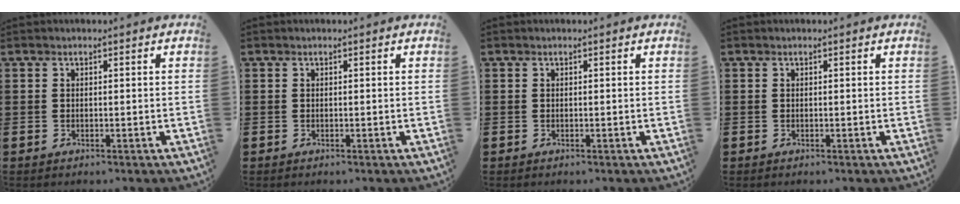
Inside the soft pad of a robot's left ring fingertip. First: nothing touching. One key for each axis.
{"total": 0.0}
{"total": 0.0}
{"total": 0.0}